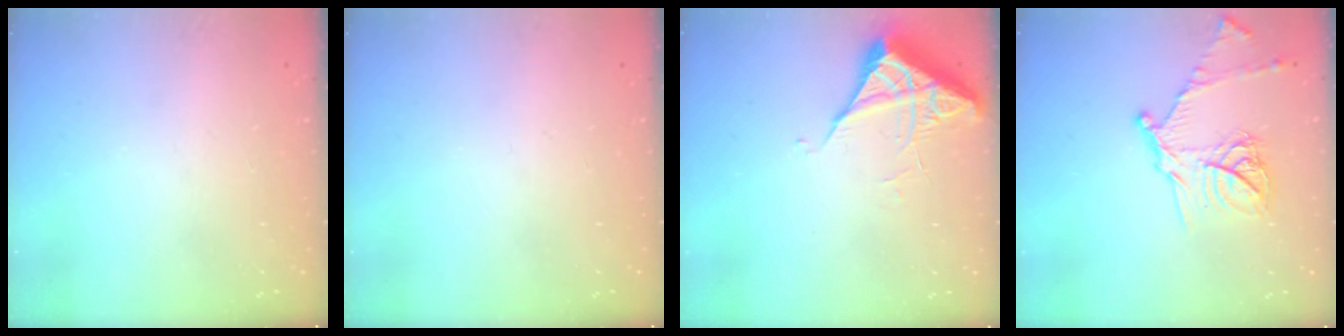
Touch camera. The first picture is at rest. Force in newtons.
{"total": 0.0}
{"total": 5.4, "press": 5.4, "slide": 0.3}
{"total": 15.4, "press": 15.4, "slide": 1.1}